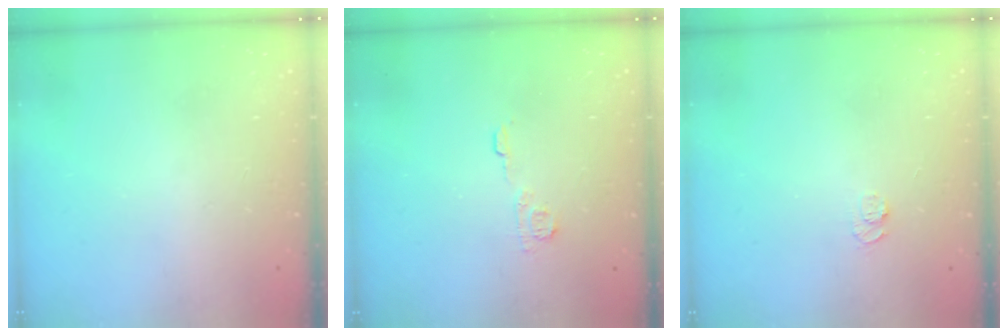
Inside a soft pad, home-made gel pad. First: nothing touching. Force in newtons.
{"total": 5.4, "press": 5.4, "slide": 0.3}
{"total": 4.9, "press": 4.9, "slide": 0.6}